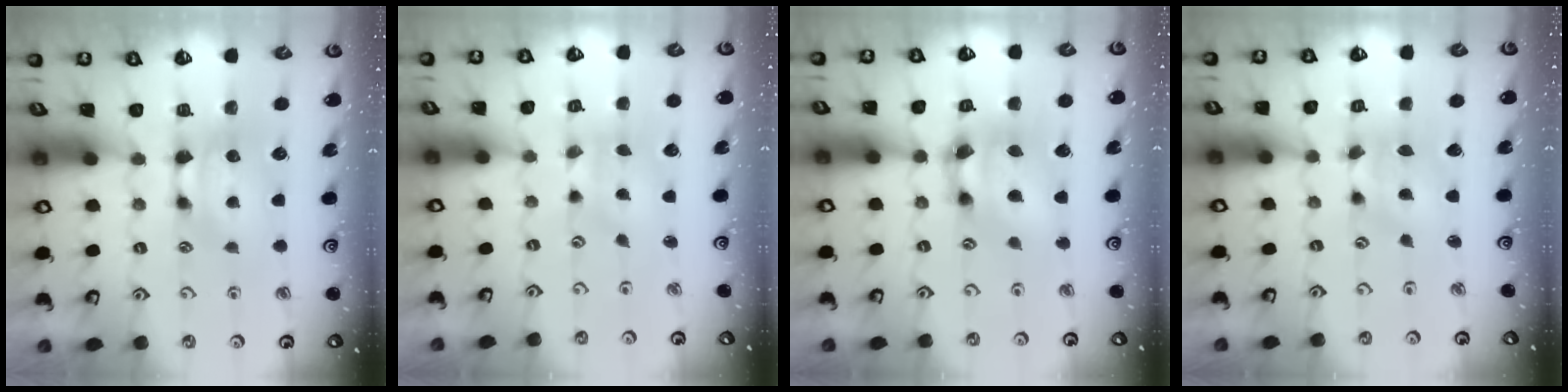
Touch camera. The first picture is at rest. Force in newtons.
{"total": 1.7, "press": 1.3, "slide": 1.1}
{"total": 6.5, "press": 6.0, "slide": 2.4}
{"total": 2.5, "press": 2.1, "slide": 1.5}